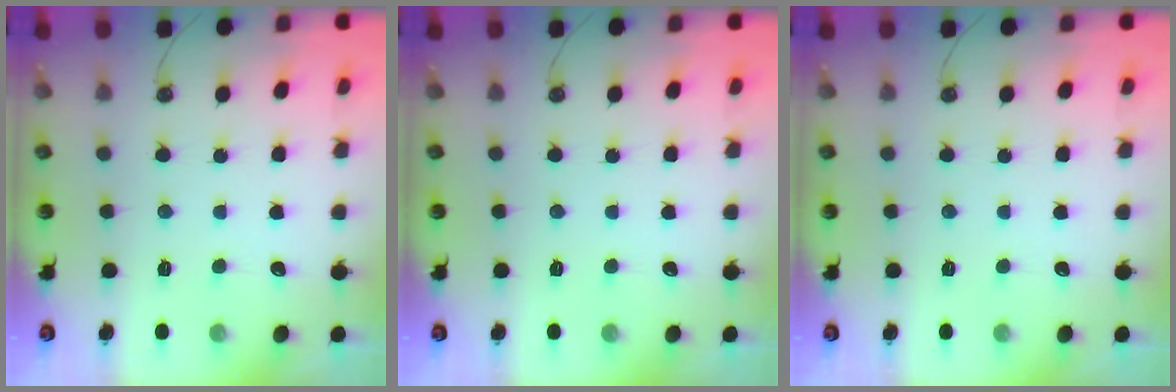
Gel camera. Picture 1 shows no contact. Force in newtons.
{"total": 0.0}
{"total": 0.0}